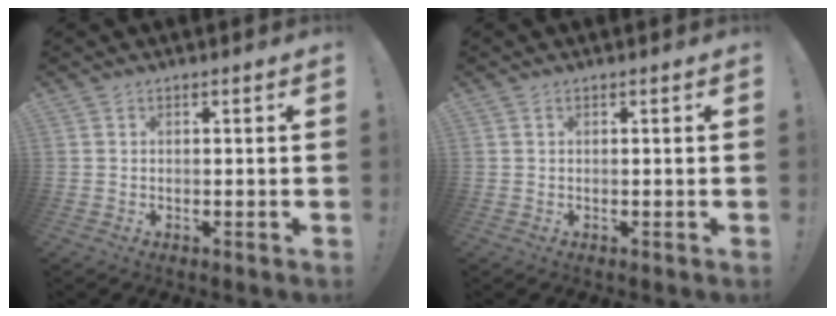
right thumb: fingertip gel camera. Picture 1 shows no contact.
{"total": 0.0}